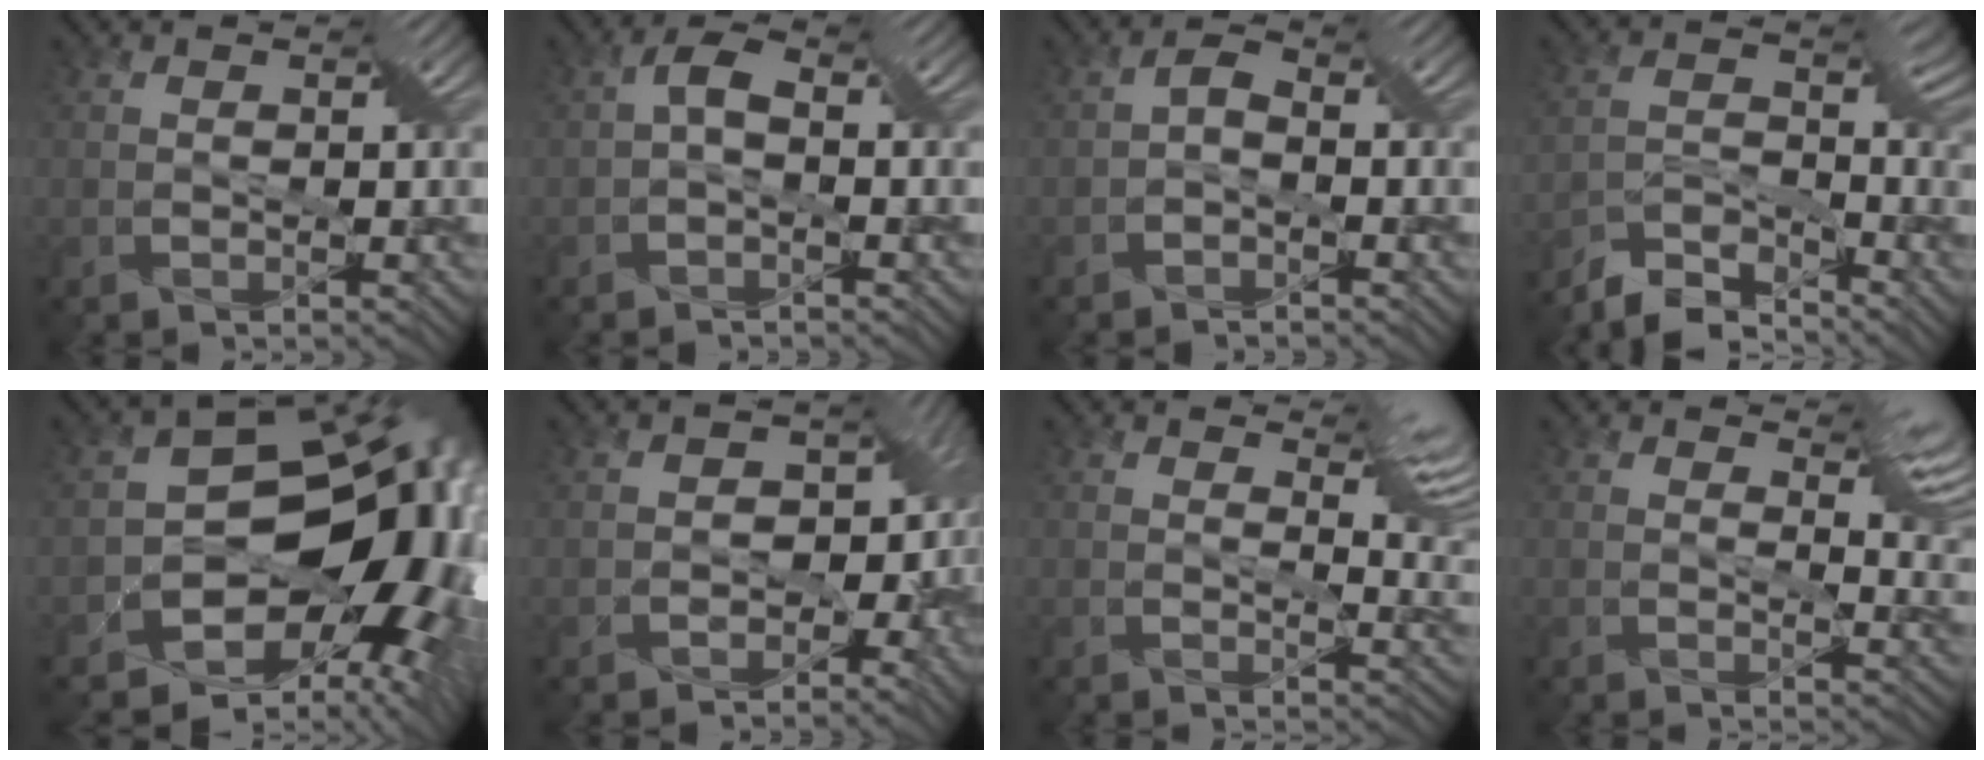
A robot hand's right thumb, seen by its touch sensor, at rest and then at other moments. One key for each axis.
{"total": 2.1, "fx": -0.4, "fy": 0.6, "fz": 2.0, "tx": -0.058, "ty": 0.008, "tz": -0.010}
{"total": 1.3, "fx": -0.8, "fy": 0.2, "fz": 0.9, "tx": -0.036, "ty": 0.004, "tz": -0.020}
{"total": 6.0, "fx": -5.6, "fy": 1.4, "fz": 1.9, "tx": -0.056, "ty": -0.007, "tz": -0.107}
{"total": 16.4, "fx": -3.8, "fy": 11.1, "fz": 11.4, "tx": -0.156, "ty": -0.041, "tz": -0.034}
{"total": 8.8, "fx": -0.5, "fy": 6.8, "fz": 5.6, "tx": -0.086, "ty": -0.017, "tz": -0.008}
{"total": 5.7, "fx": 3.5, "fy": 2.1, "fz": 4.0, "tx": -0.073, "ty": -0.014, "tz": 0.054}
{"total": 5.0, "fx": 3.0, "fy": 1.7, "fz": 3.6, "tx": -0.070, "ty": -0.013, "tz": 0.047}